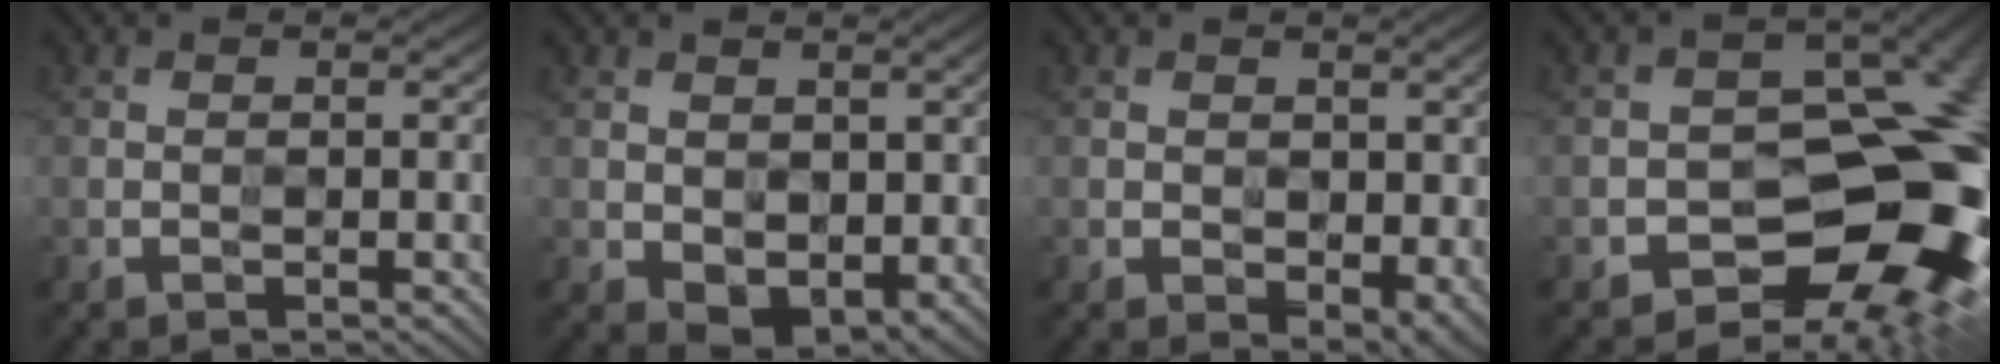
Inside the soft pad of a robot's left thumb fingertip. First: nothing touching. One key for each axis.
{"total": 4.2, "fx": 0.7, "fy": 3.1, "fz": 2.7, "tx": -0.059, "ty": -0.015, "tz": 0.018}
{"total": 3.8, "fx": 0.1, "fy": 2.7, "fz": 2.6, "tx": -0.044, "ty": -0.018, "tz": 0.004}
{"total": 14.9, "fx": -4.1, "fy": 9.7, "fz": 10.5, "tx": -0.100, "ty": -0.017, "tz": -0.056}